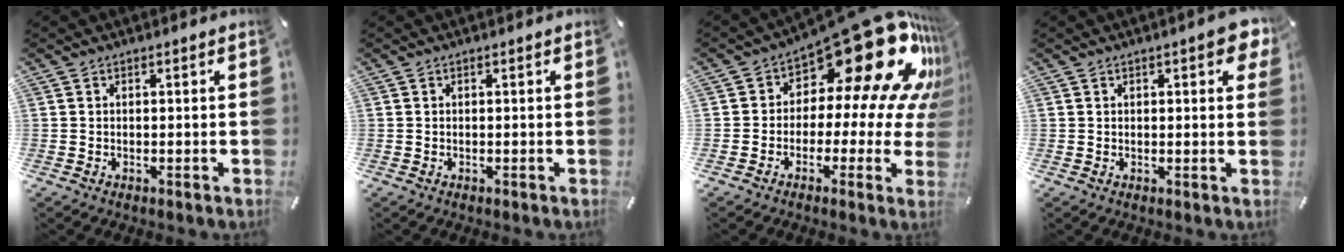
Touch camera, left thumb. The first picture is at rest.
{"total": 0.0}
{"total": 24.2, "force": [11.9, 10.9, 18.1], "torque": [-0.248, -0.091, 0.205]}
{"total": 4.7, "force": [1.8, 1.9, 3.9], "torque": [-0.046, -0.005, 0.025]}